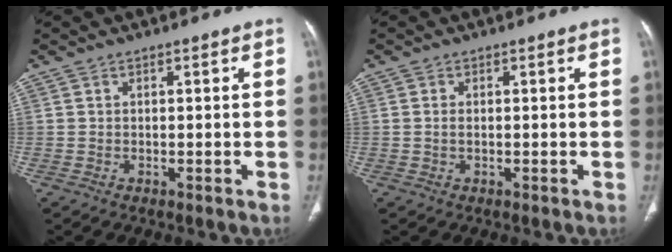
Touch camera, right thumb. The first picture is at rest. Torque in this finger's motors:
{"motor_torque": [-0.32, 0.15, 0.27, 0.40, -0.02]}